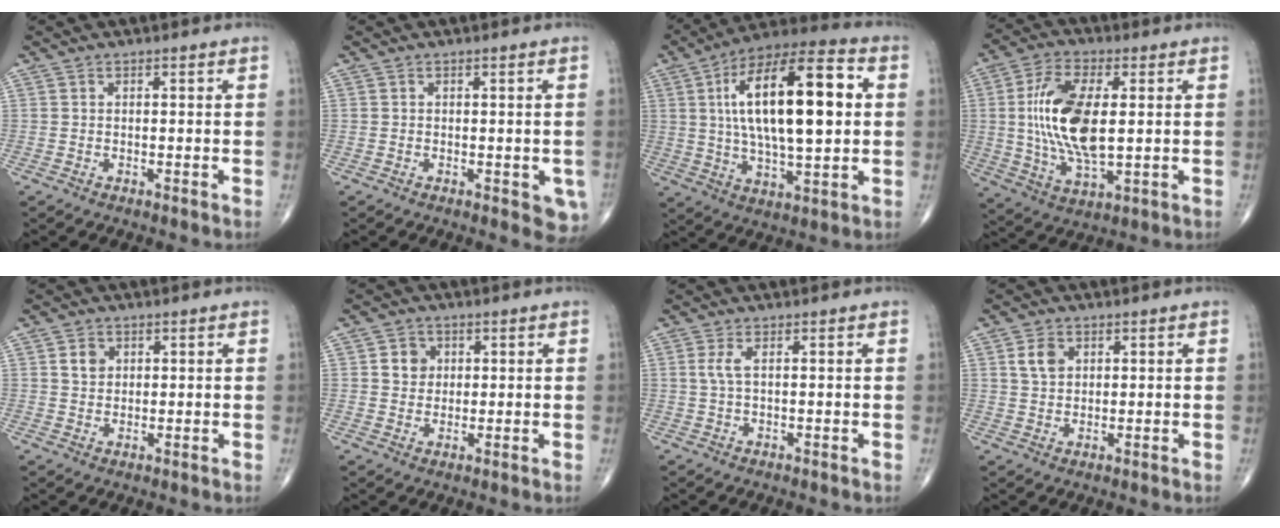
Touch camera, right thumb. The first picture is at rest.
{"total": 4.0, "force": [-1.2, 1.9, 3.3], "torque": [-0.014, -0.003, -0.014]}
{"total": 23.5, "force": [3.8, 8.9, 21.4], "torque": [-0.356, 0.014, 0.057]}
{"total": 15.9, "force": [1.4, 7.3, 14.1], "torque": [-0.279, -0.010, 0.028]}
{"total": 2.9, "force": [1.0, 2.3, 1.4], "torque": [-0.013, -0.005, 0.019]}
{"total": 4.1, "force": [1.0, 3.6, 1.6], "torque": [-0.005, -0.001, 0.014]}
{"total": 2.1, "force": [0.4, 0.5, 2.0], "torque": [-0.058, 0.007, 0.013]}
{"total": 4.0, "force": [1.5, 2.9, 2.4], "torque": [-0.034, -0.003, 0.029]}